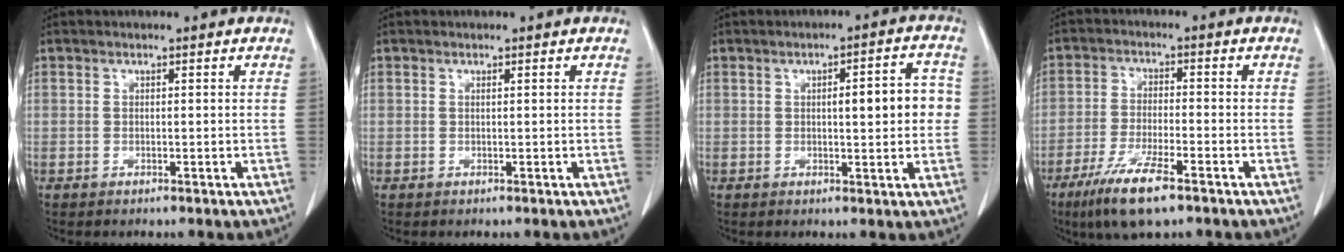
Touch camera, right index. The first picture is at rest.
{"total": 0.0}
{"total": 6.8, "force": [0.4, 1.6, 6.6], "torque": [-0.089, 0.017, 0.007]}
{"total": 9.0, "force": [-5.7, 1.3, 6.9], "torque": [-0.138, -0.020, -0.100]}